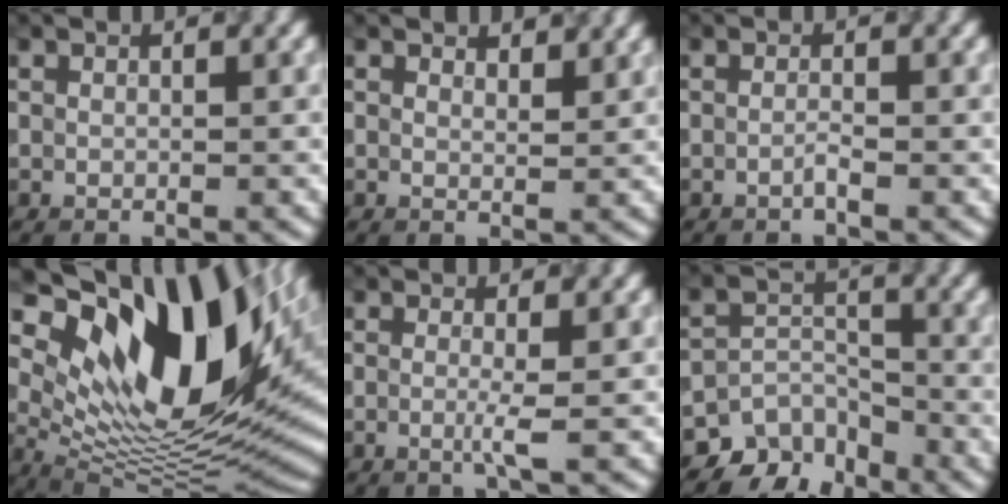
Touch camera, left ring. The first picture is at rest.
{"total": 2.0, "force": [1.8, 0.6, 0.7], "torque": [-0.010, 0.000, 0.022]}
{"total": 0.7, "force": [-0.4, 0.0, 0.6], "torque": [-0.013, 0.000, -0.009]}
{"total": 17.7, "force": [7.1, 8.4, 13.8], "torque": [-0.228, 0.003, 0.126]}
{"total": 1.7, "force": [-0.2, 0.3, 1.7], "torque": [-0.033, -0.008, -0.009]}
{"total": 4.8, "force": [-3.6, 3.0, 1.1], "torque": [-0.004, -0.004, -0.063]}